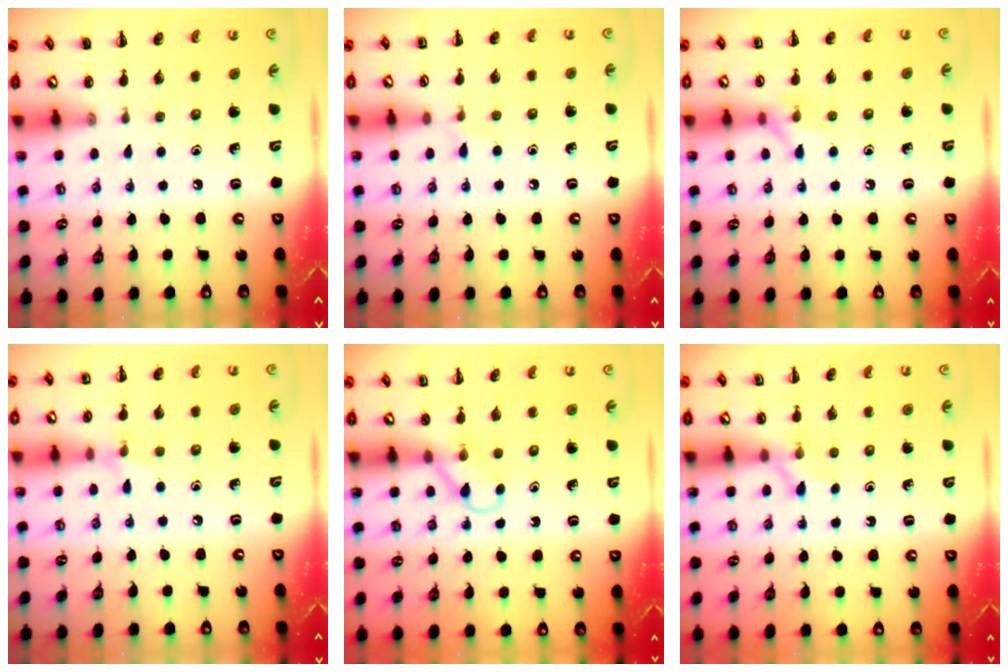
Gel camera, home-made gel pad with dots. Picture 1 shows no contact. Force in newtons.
{"total": 3.9, "press": 3.7, "slide": 1.2}
{"total": 6.8, "press": 6.7, "slide": 1.0}
{"total": 5.9, "press": 5.7, "slide": 1.6}
{"total": 3.2, "press": 3.0, "slide": 0.9}
{"total": 4.8, "press": 4.6, "slide": 1.4}